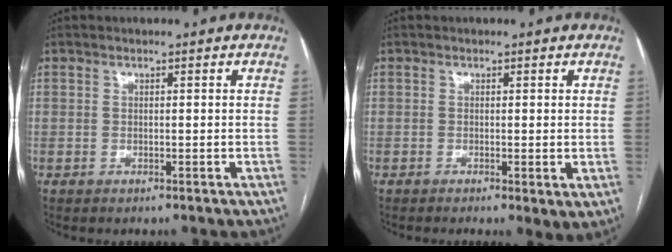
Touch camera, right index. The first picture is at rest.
{"total": 2.5, "force": [-0.5, 0.6, 2.3], "torque": [-0.033, -0.009, -0.008]}